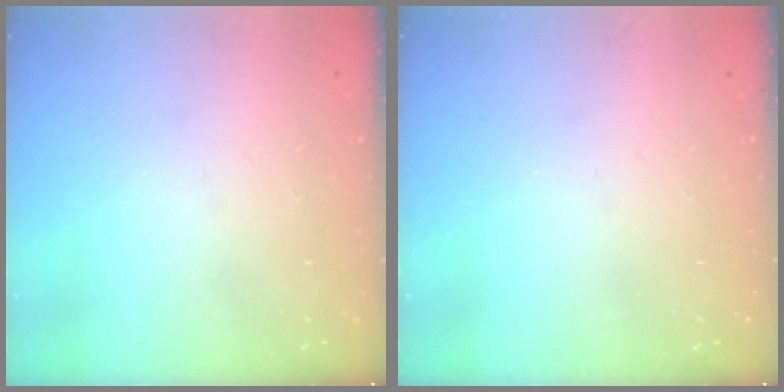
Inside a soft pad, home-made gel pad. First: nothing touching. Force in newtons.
{"total": 0.0}